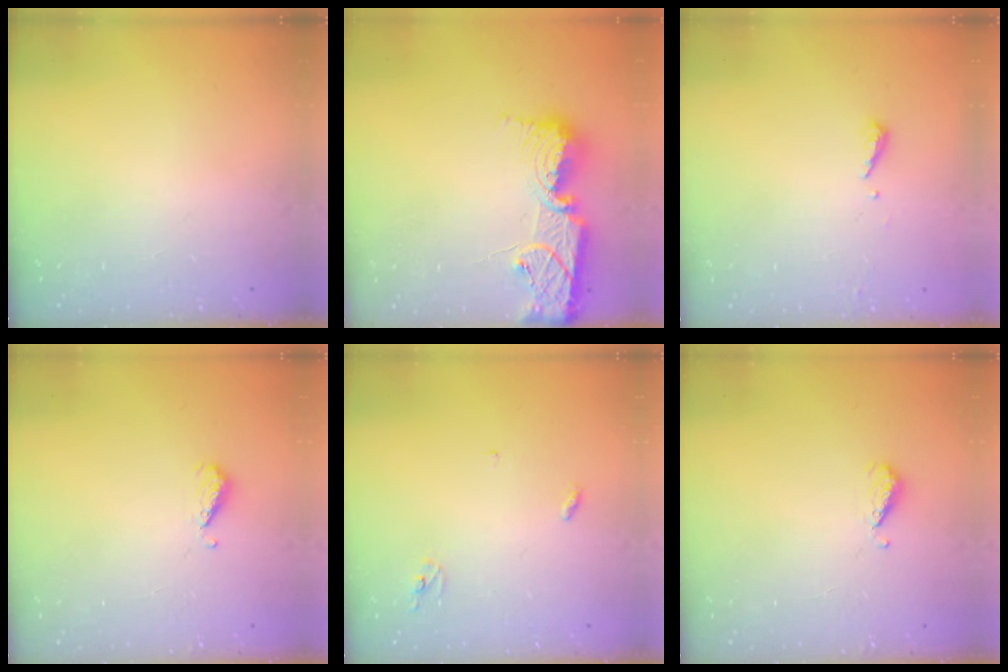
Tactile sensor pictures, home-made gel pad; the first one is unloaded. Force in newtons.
{"total": 14.0, "press": 14.0, "slide": 1.1}
{"total": 5.3, "press": 5.3, "slide": 0.5}
{"total": 4.8, "press": 4.7, "slide": 0.9}
{"total": 2.8, "press": 2.8, "slide": 0.2}
{"total": 4.8, "press": 4.7, "slide": 0.9}